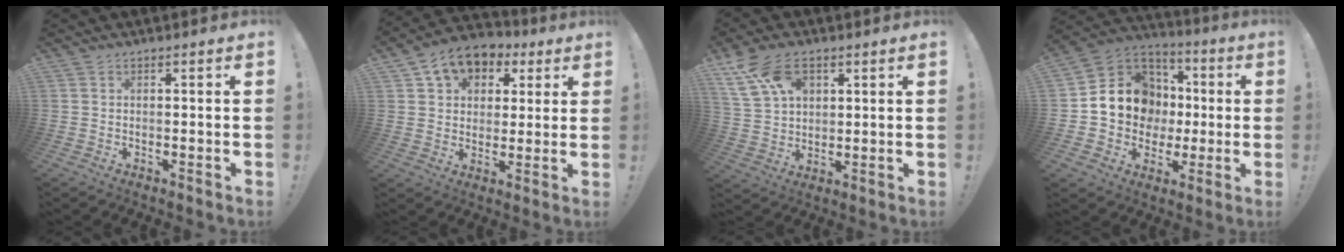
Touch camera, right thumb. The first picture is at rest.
{"total": 9.9, "force": [5.2, 7.5, 3.9], "torque": [-0.064, -0.023, 0.103]}
{"total": 12.5, "force": [6.4, 8.3, 6.9], "torque": [-0.130, -0.021, 0.126]}
{"total": 15.0, "force": [1.1, 13.5, 6.5], "torque": [-0.083, 0.003, 0.043]}